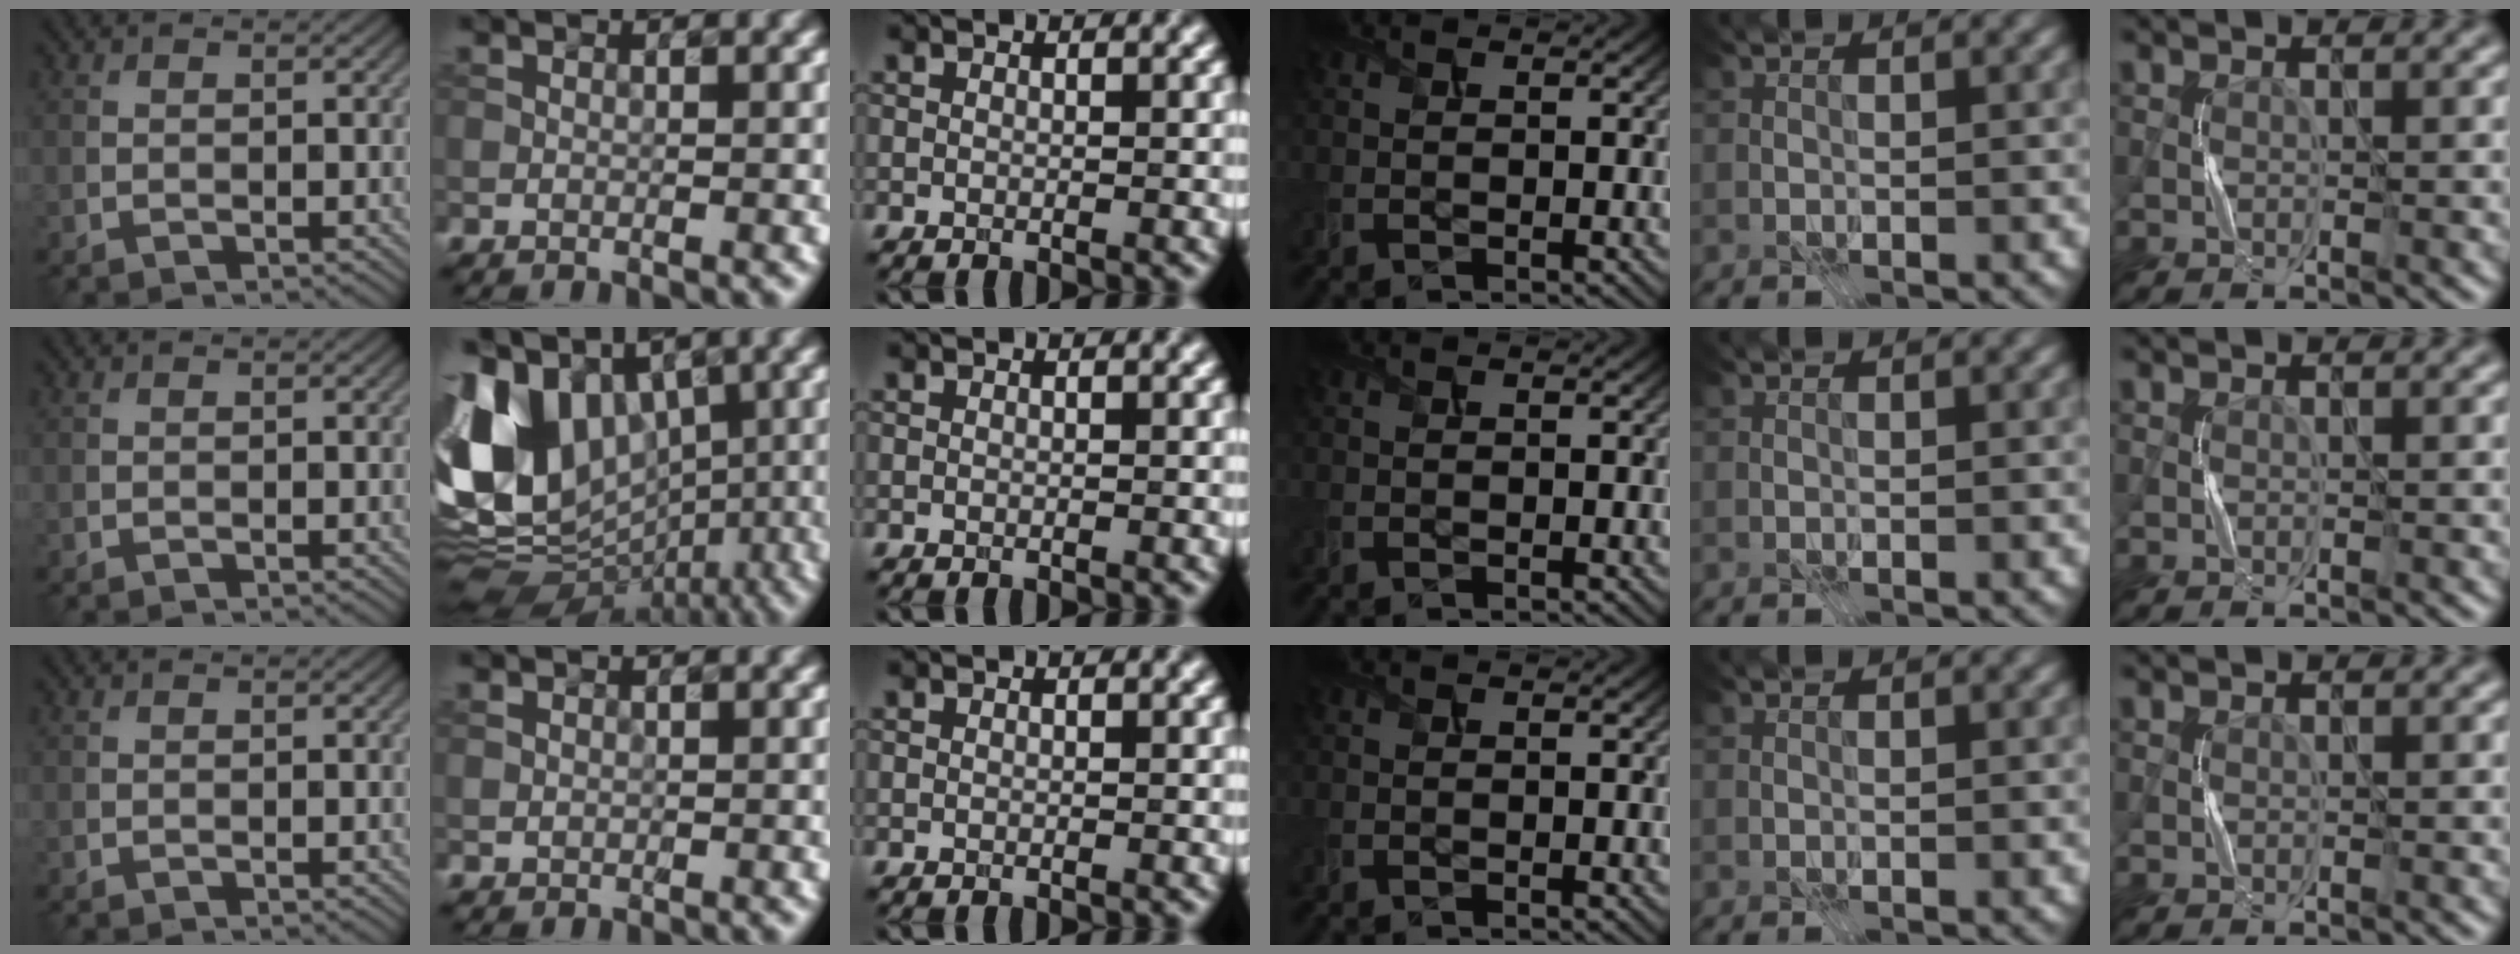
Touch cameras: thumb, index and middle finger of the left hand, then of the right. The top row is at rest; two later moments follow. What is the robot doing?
{"motion": "press", "object": "calculator"}